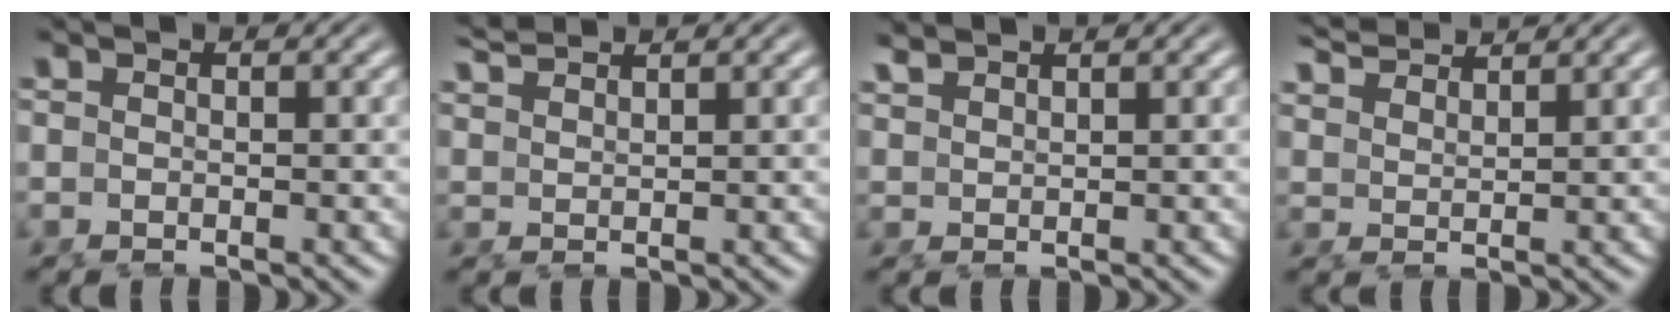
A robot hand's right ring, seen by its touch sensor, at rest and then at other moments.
{"total": 2.3, "force": [2.2, -0.7, 0.0], "torque": [0.009, 0.001, 0.051]}
{"total": 1.7, "force": [1.6, -0.5, -0.1], "torque": [0.006, -0.001, 0.041]}
{"total": 3.8, "force": [3.8, 0.1, 0.8], "torque": [-0.007, 0.002, 0.074]}